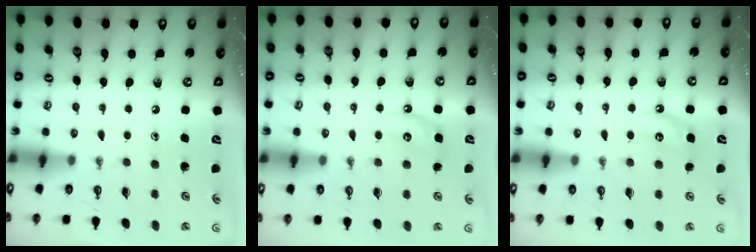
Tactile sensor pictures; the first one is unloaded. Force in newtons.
{"total": 4.1, "press": 4.0, "slide": 0.7}
{"total": 4.1, "press": 4.0, "slide": 0.7}